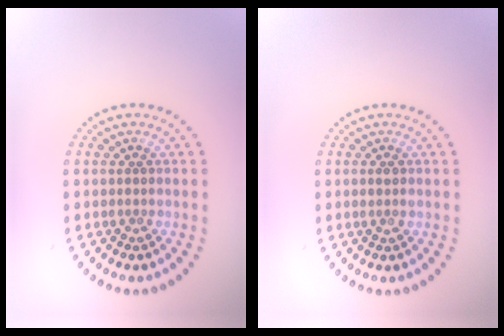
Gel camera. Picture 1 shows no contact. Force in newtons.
{"total": 0.9, "press": 0.9, "slide": 0.3}